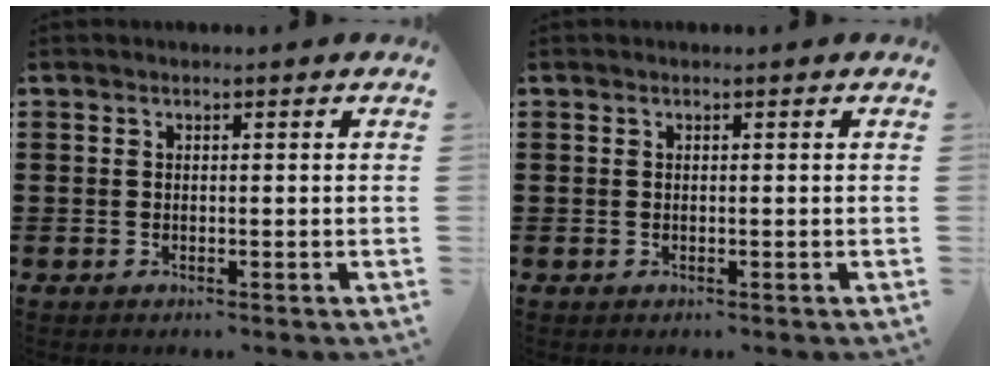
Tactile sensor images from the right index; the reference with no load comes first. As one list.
[{"total": 0.0}]